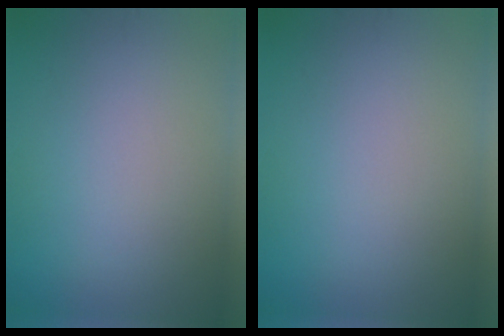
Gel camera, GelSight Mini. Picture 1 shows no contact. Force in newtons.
{"total": 0.0}